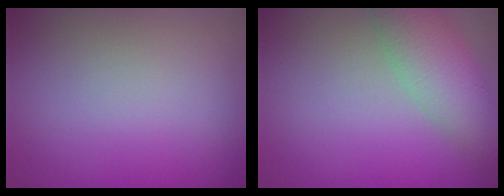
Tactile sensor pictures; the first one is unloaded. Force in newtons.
{"total": 5.7, "press": 5.7, "slide": 0.3}